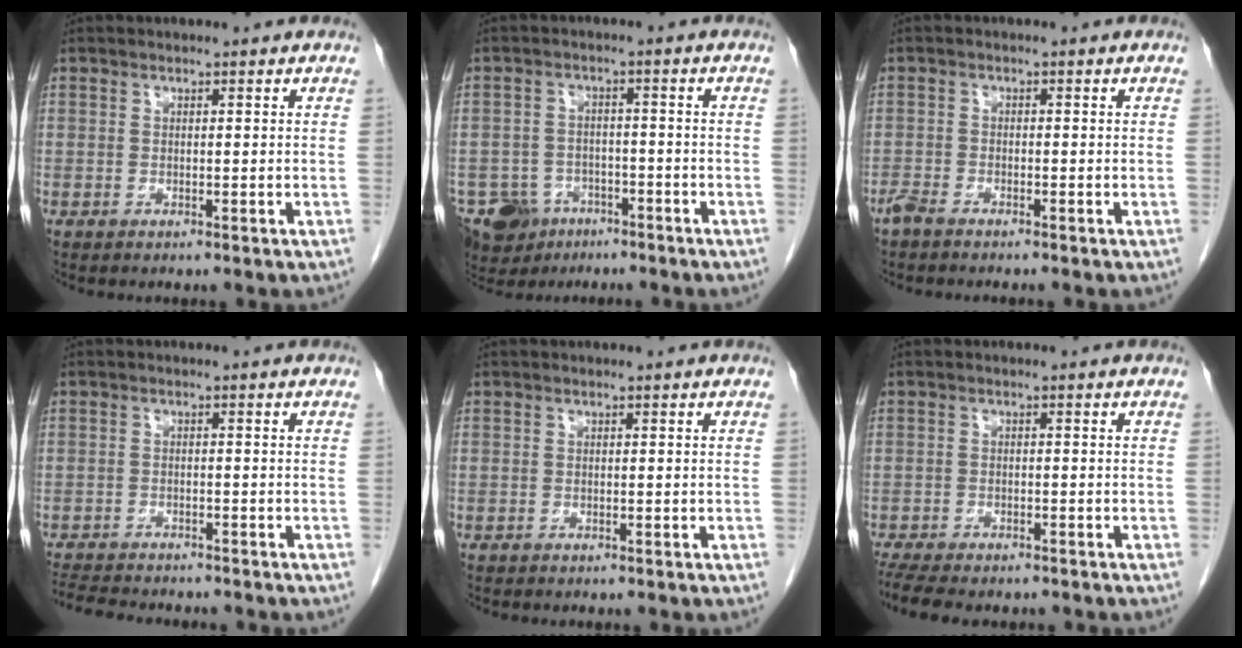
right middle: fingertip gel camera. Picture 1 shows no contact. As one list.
[{"total": 8.7, "force": [-6.1, 5.8, 2.4], "torque": [-0.052, -0.003, -0.096]}, {"total": 2.5, "force": [-2.2, 0.3, 1.1], "torque": [-0.022, -0.004, -0.040]}, {"total": 9.0, "force": [-8.2, 1.8, 3.3], "torque": [-0.057, -0.008, -0.121]}, {"total": 0.0}, {"total": 10.5, "force": [-8.7, 3.1, 4.9], "torque": [-0.089, -0.005, -0.125]}]